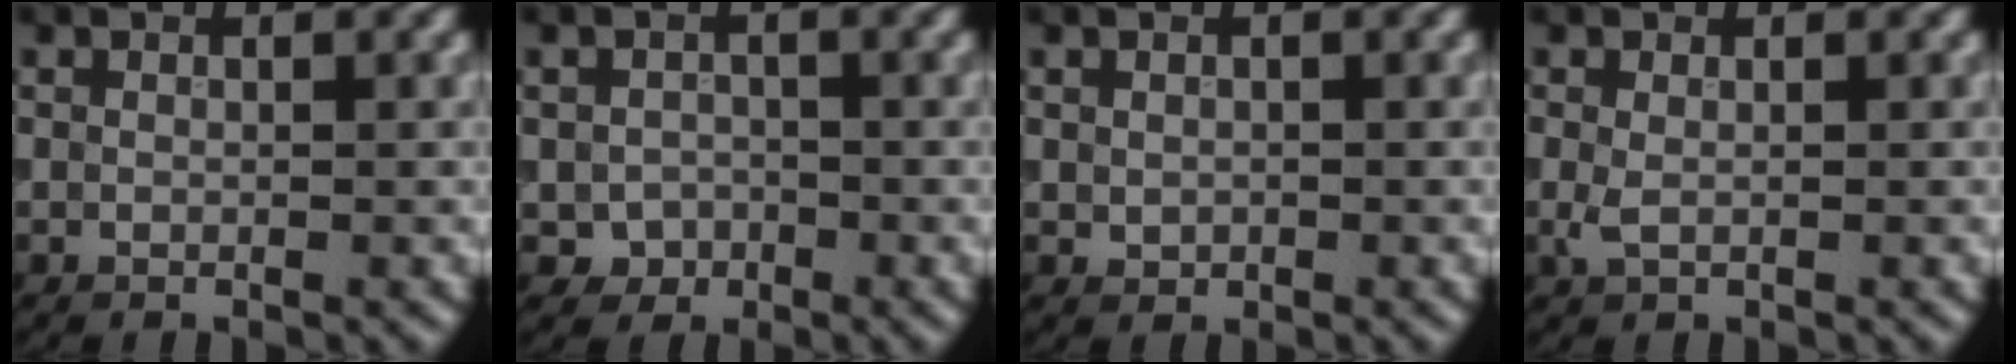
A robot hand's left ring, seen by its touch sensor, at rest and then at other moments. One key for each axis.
{"total": 1.5, "fx": -0.6, "fy": 1.4, "fz": 0.1, "tx": 0.007, "ty": 0.000, "tz": -0.012}
{"total": 0.7, "fx": 0.0, "fy": 0.7, "fz": 0.2, "tx": -0.003, "ty": -0.002, "tz": 0.003}
{"total": 1.1, "fx": 0.0, "fy": 0.6, "fz": 0.9, "tx": -0.023, "ty": 0.002, "tz": 0.001}